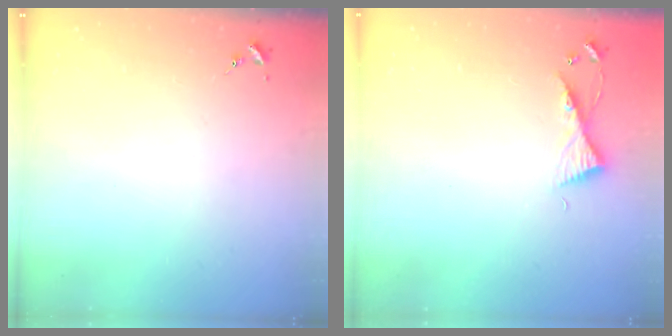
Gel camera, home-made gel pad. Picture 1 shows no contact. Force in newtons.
{"total": 6.2, "press": 6.2, "slide": 0.6}